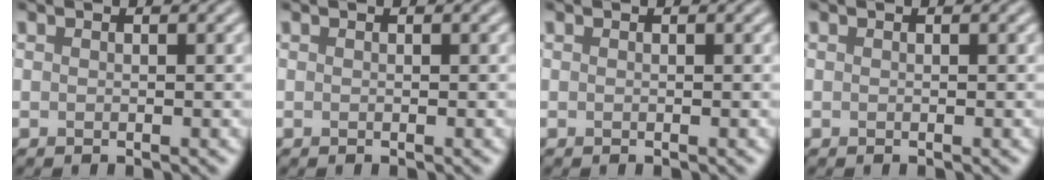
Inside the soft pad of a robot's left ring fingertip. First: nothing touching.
{"total": 0.0}
{"total": 0.0}
{"total": 0.0}